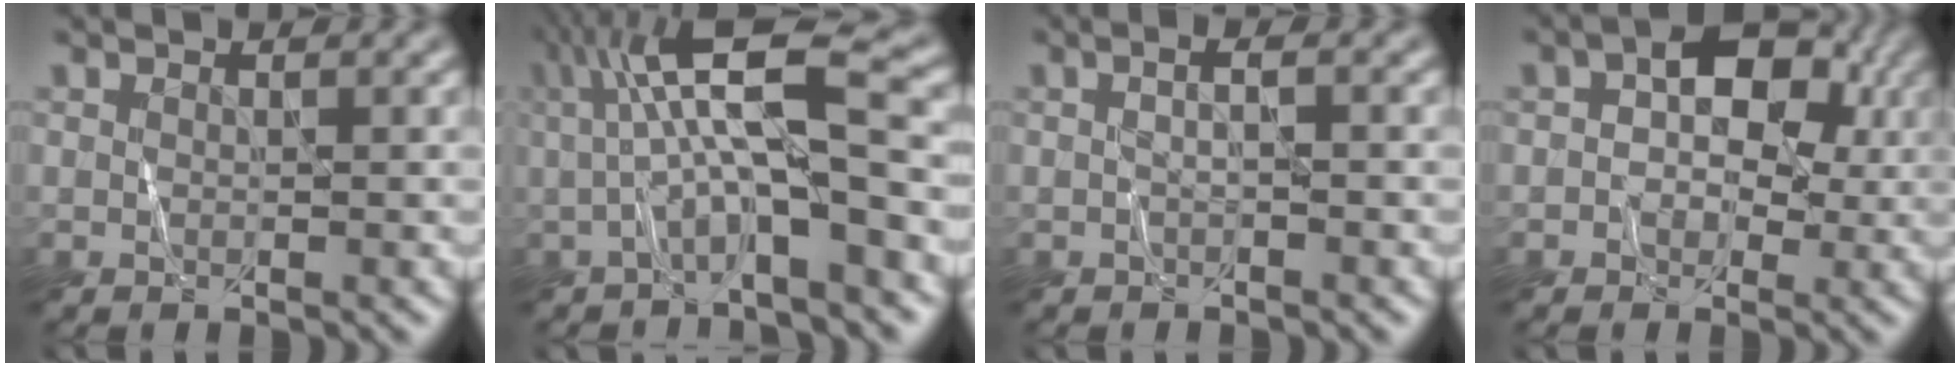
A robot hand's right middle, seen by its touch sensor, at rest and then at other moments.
{"total": 8.1, "force": [0.2, 1.7, 7.9], "torque": [-0.128, 0.023, -0.004]}
{"total": 1.1, "force": [-0.1, 0.2, 1.1], "torque": [-0.021, -0.004, -0.006]}
{"total": 6.0, "force": [0.6, 4.0, 4.4], "torque": [-0.051, 0.012, 0.003]}